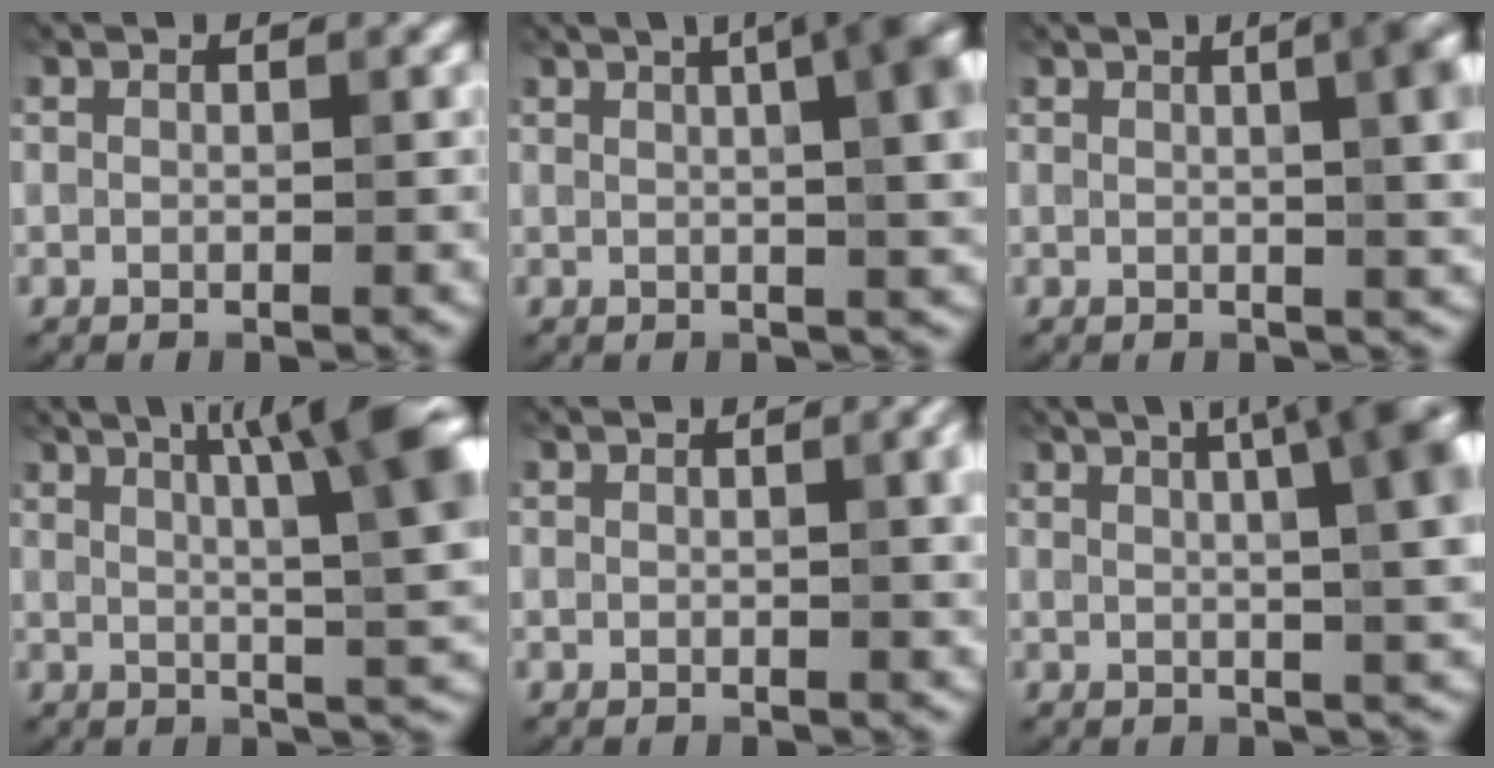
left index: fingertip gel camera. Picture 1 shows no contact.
{"total": 14.7, "force": [4.9, 6.8, 12.1], "torque": [-0.105, 0.073, 0.040]}
{"total": 9.9, "force": [2.6, 4.5, 8.5], "torque": [-0.044, 0.034, 0.024]}
{"total": 11.0, "force": [4.0, 2.1, 10.0], "torque": [-0.124, 0.023, 0.060]}
{"total": 3.0, "force": [0.7, 1.0, 2.7], "torque": [-0.026, 0.006, 0.007]}
{"total": 14.2, "force": [5.4, 5.5, 11.9], "torque": [-0.111, 0.068, 0.049]}